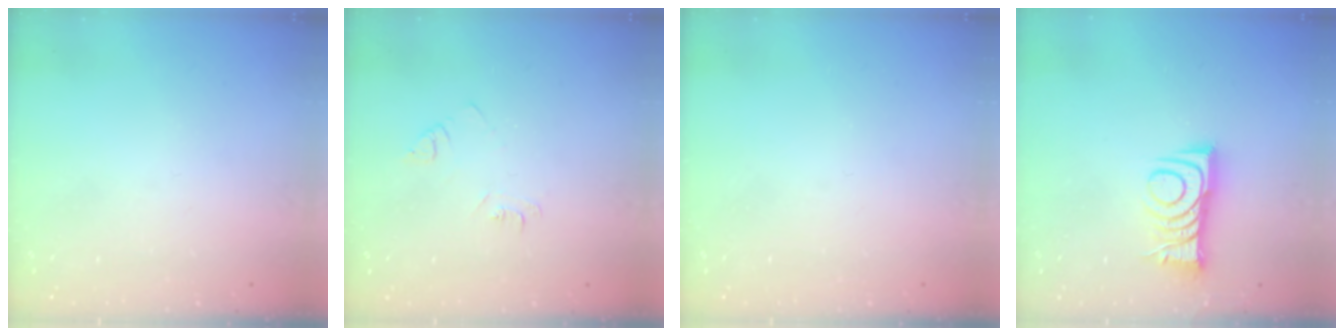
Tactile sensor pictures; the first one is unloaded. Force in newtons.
{"total": 4.2, "press": 4.1, "slide": 0.6}
{"total": 0.0}
{"total": 9.0, "press": 9.0, "slide": 0.1}